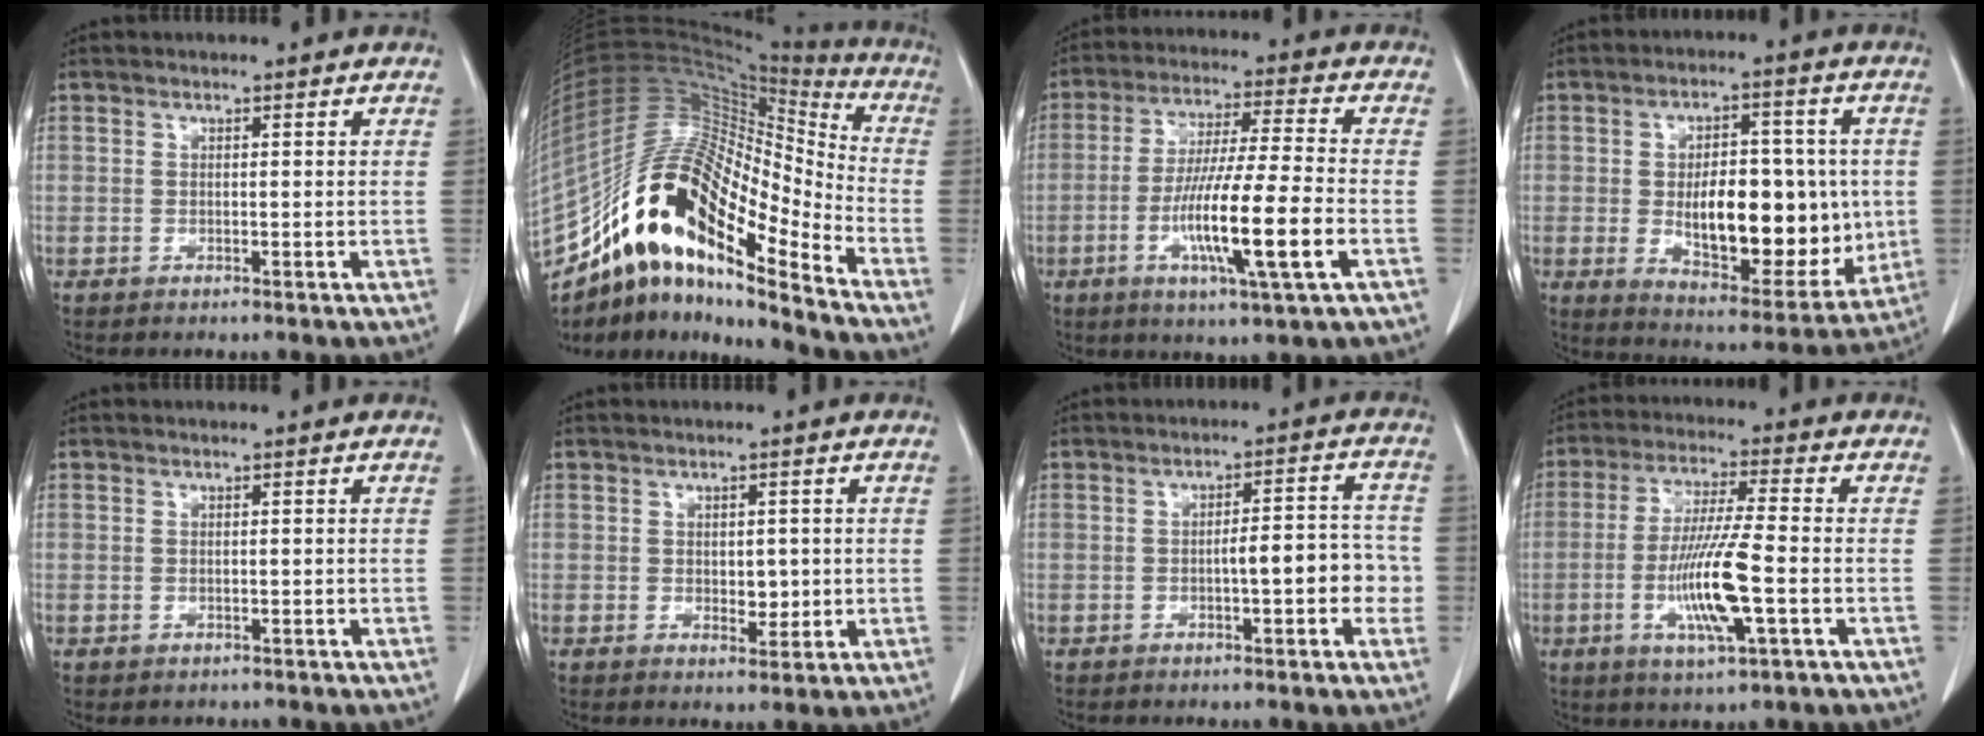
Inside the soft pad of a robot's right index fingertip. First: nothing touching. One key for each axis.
{"total": 23.8, "fx": -15.6, "fy": 5.7, "fz": 17.1, "tx": -0.341, "ty": 0.021, "tz": -0.278}
{"total": 14.0, "fx": -4.1, "fy": 0.0, "fz": 13.4, "tx": -0.250, "ty": -0.015, "tz": -0.074}
{"total": 17.8, "fx": -0.9, "fy": 8.2, "fz": 15.8, "tx": -0.232, "ty": 0.003, "tz": 0.005}
{"total": 0.7, "fx": -0.4, "fy": 0.6, "fz": 0.0, "tx": -0.005, "ty": 0.003, "tz": -0.002}
{"total": 2.9, "fx": 0.1, "fy": 1.8, "fz": 2.3, "tx": -0.027, "ty": -0.001, "tz": 0.012}
{"total": 6.7, "fx": -1.5, "fy": 1.8, "fz": 6.3, "tx": -0.082, "ty": 0.027, "tz": -0.019}
{"total": 11.3, "fx": -2.8, "fy": 0.5, "fz": 11.0, "tx": -0.213, "ty": -0.013, "tz": -0.053}